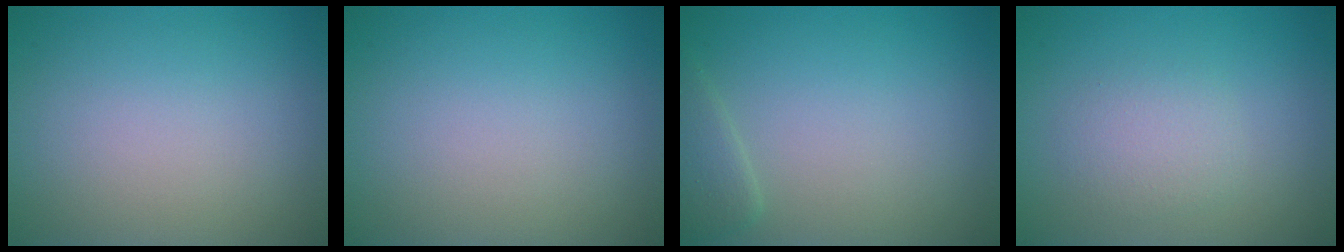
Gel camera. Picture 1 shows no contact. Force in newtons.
{"total": 0.0}
{"total": 1.6, "press": 1.6, "slide": 0.1}
{"total": 2.0, "press": 2.0, "slide": 0.0}